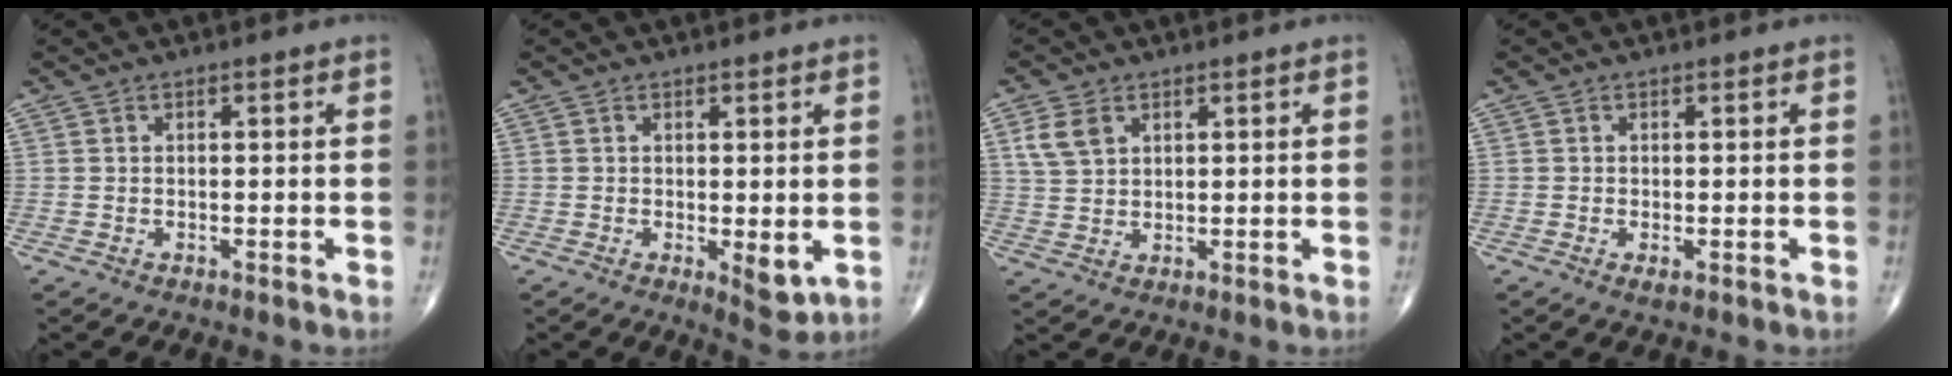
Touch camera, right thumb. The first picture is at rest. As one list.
[{"total": 4.1, "force": [-0.5, 1.7, 3.7], "torque": [-0.047, -0.013, -0.003]}, {"total": 5.0, "force": [2.3, 3.4, 2.9], "torque": [-0.052, -0.002, 0.051]}, {"total": 1.2, "force": [-0.3, 0.5, 1.0], "torque": [-0.019, -0.004, -0.006]}]